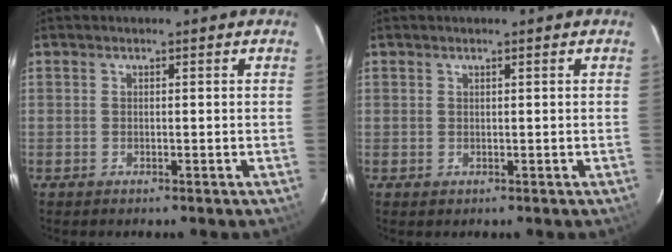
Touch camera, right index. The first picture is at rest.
{"total": 0.5, "force": [0.3, 0.4, -0.1], "torque": [0.003, 0.002, 0.005]}